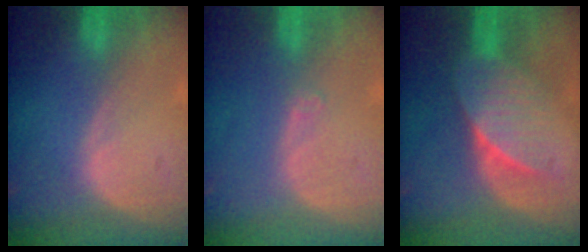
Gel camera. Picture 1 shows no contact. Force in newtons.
{"total": 0.9, "press": 0.7, "slide": 0.6}
{"total": 7.7, "press": 6.8, "slide": 3.5}